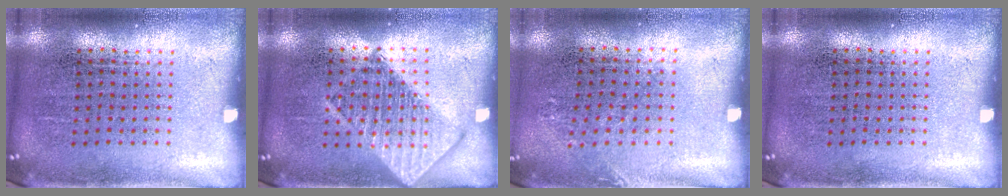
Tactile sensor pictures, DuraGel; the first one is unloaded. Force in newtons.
{"total": 2.0, "press": 1.9, "slide": 0.2}
{"total": 0.8, "press": 0.8, "slide": 0.1}
{"total": 0.0}